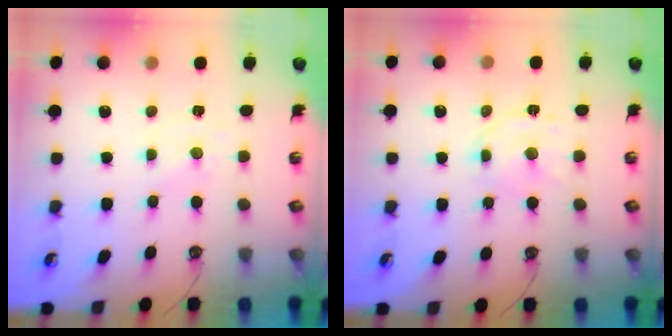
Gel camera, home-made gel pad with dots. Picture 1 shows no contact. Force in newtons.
{"total": 8.2, "press": 8.1, "slide": 1.2}